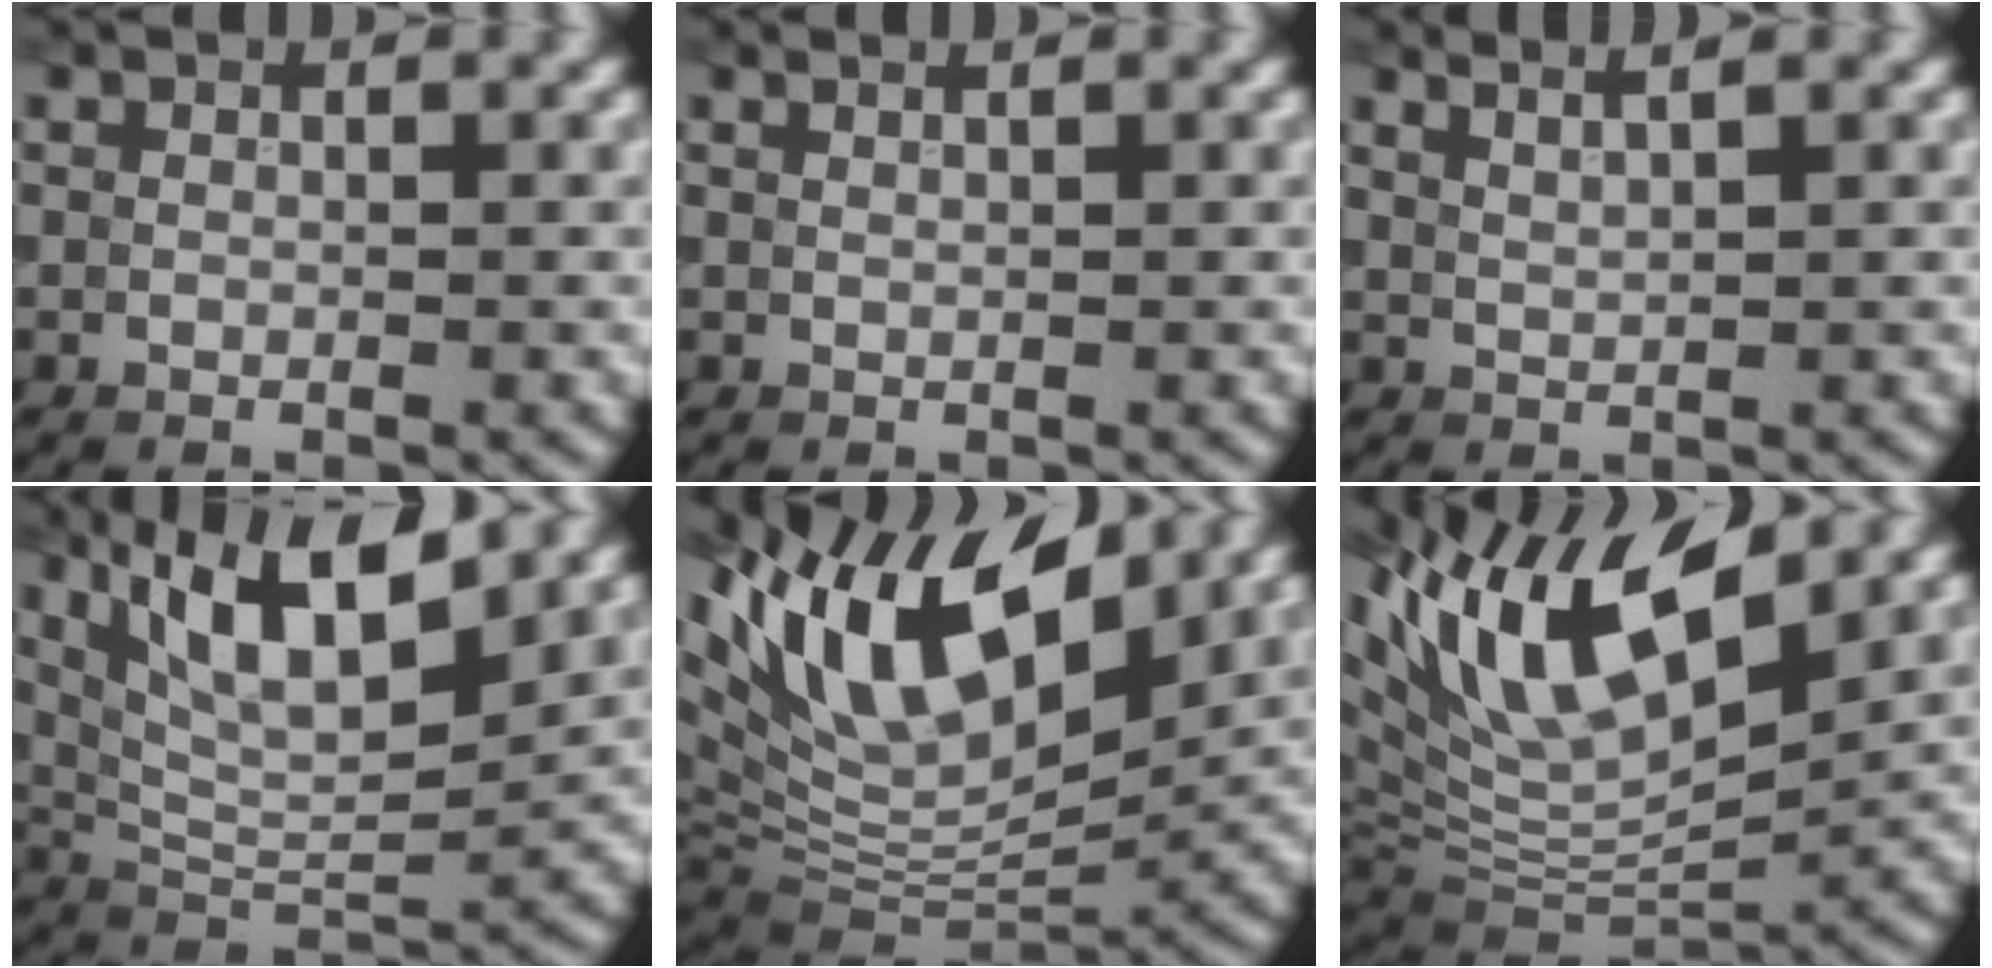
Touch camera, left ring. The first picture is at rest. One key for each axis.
{"total": 0.6, "fx": 0.5, "fy": 0.1, "fz": 0.3, "tx": -0.001, "ty": -0.002, "tz": 0.005}
{"total": 2.7, "fx": 2.1, "fy": 0.8, "fz": 1.5, "tx": -0.003, "ty": 0.013, "tz": 0.014}
{"total": 9.6, "fx": 4.8, "fy": 3.0, "fz": 7.8, "tx": -0.139, "ty": 0.001, "tz": 0.087}
{"total": 13.7, "fx": 6.1, "fy": 6.2, "fz": 10.7, "tx": -0.192, "ty": 0.023, "tz": 0.108}
{"total": 12.8, "fx": 5.8, "fy": 4.6, "fz": 10.5, "tx": -0.189, "ty": 0.015, "tz": 0.104}